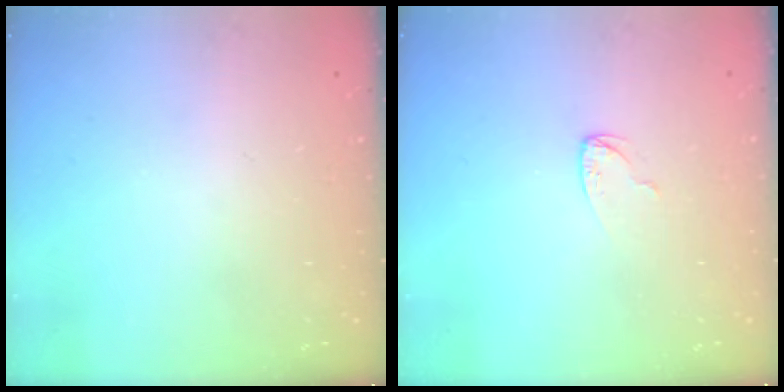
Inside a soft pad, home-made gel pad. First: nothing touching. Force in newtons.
{"total": 3.5, "press": 3.5, "slide": 0.3}